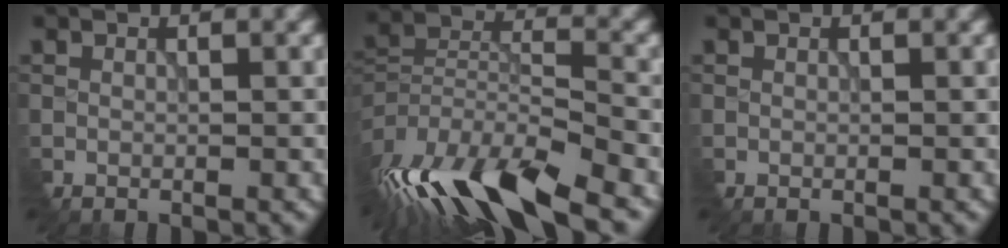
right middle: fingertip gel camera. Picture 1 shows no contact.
{"total": 12.7, "force": [-9.2, 3.5, 8.1], "torque": [-0.172, -0.009, -0.161]}
{"total": 0.0}